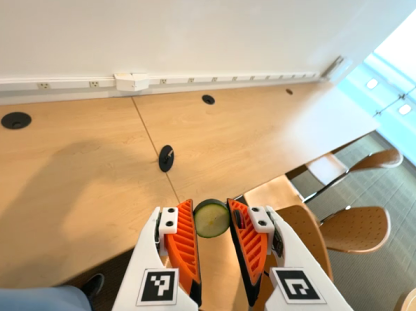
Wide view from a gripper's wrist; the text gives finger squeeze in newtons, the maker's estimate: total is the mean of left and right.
{"total": 8.1, "left": 8.1, "right": 8.0}